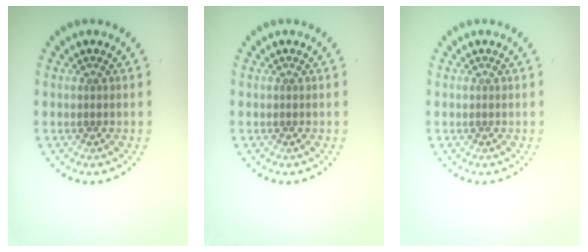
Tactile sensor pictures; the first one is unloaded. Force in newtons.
{"total": 0.0}
{"total": 0.0}